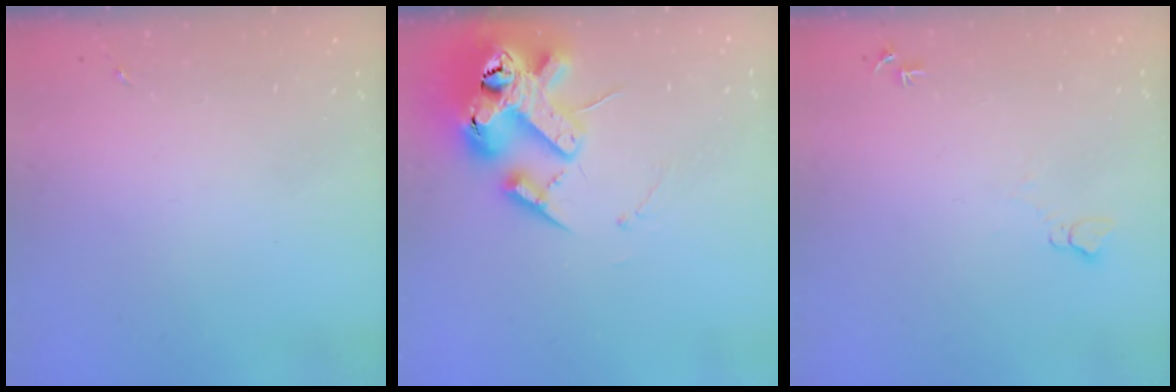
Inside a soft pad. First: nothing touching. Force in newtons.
{"total": 18.8, "press": 18.6, "slide": 2.9}
{"total": 5.7, "press": 5.7, "slide": 0.7}